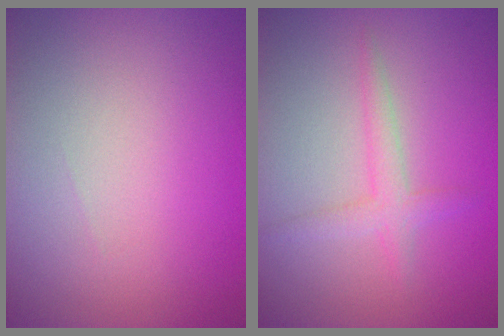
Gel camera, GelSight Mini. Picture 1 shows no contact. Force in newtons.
{"total": 2.0, "press": 2.0, "slide": 0.1}